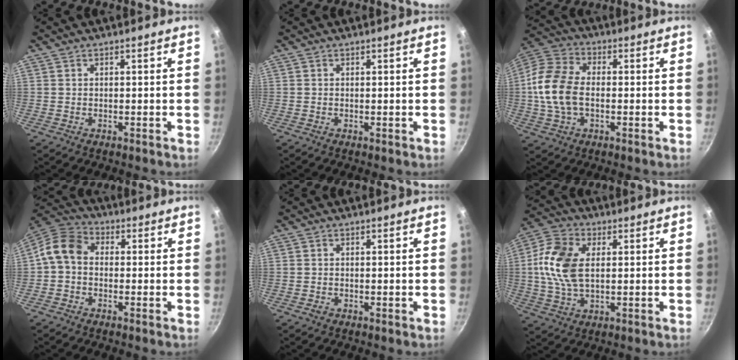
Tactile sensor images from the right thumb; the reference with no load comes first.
{"total": 0.0}
{"total": 13.1, "force": [-0.7, 8.3, 10.1], "torque": [-0.193, 0.023, -0.029]}
{"total": 7.2, "force": [-0.5, 5.6, 4.5], "torque": [-0.082, 0.030, -0.031]}
{"total": 0.6, "force": [-0.3, 0.3, 0.4], "torque": [-0.004, 0.001, -0.006]}
{"total": 12.7, "force": [1.4, 7.7, 10.0], "torque": [-0.189, 0.012, 0.018]}